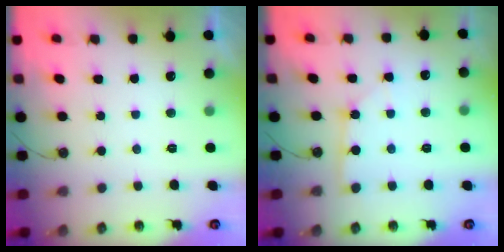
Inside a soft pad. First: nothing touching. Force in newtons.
{"total": 2.5, "press": 2.5, "slide": 0.3}